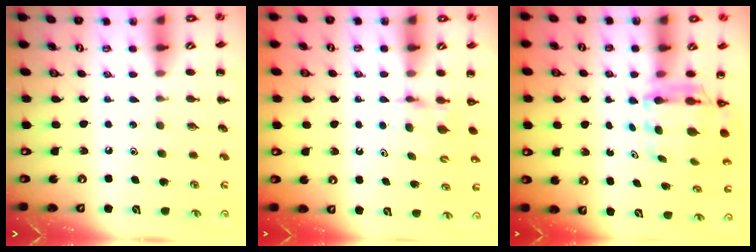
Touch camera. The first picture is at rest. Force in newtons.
{"total": 3.7, "press": 3.6, "slide": 0.7}
{"total": 5.6, "press": 5.5, "slide": 0.7}